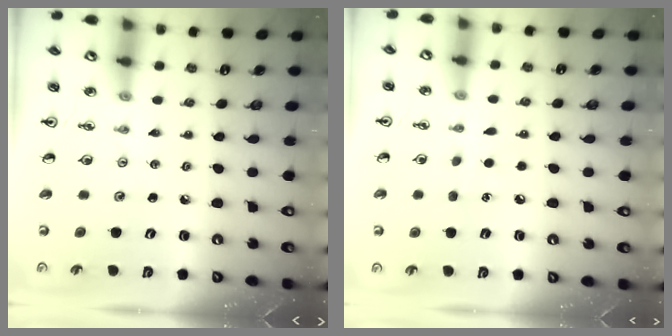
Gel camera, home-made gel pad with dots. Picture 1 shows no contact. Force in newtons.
{"total": 4.7, "press": 4.7, "slide": 0.5}